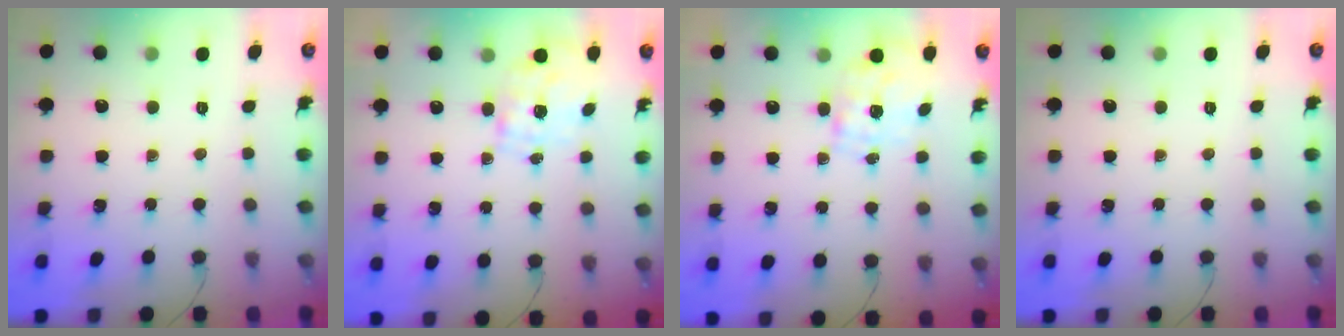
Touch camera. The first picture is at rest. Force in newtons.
{"total": 1.6, "press": 1.4, "slide": 0.8}
{"total": 1.6, "press": 1.4, "slide": 0.8}
{"total": 0.0}